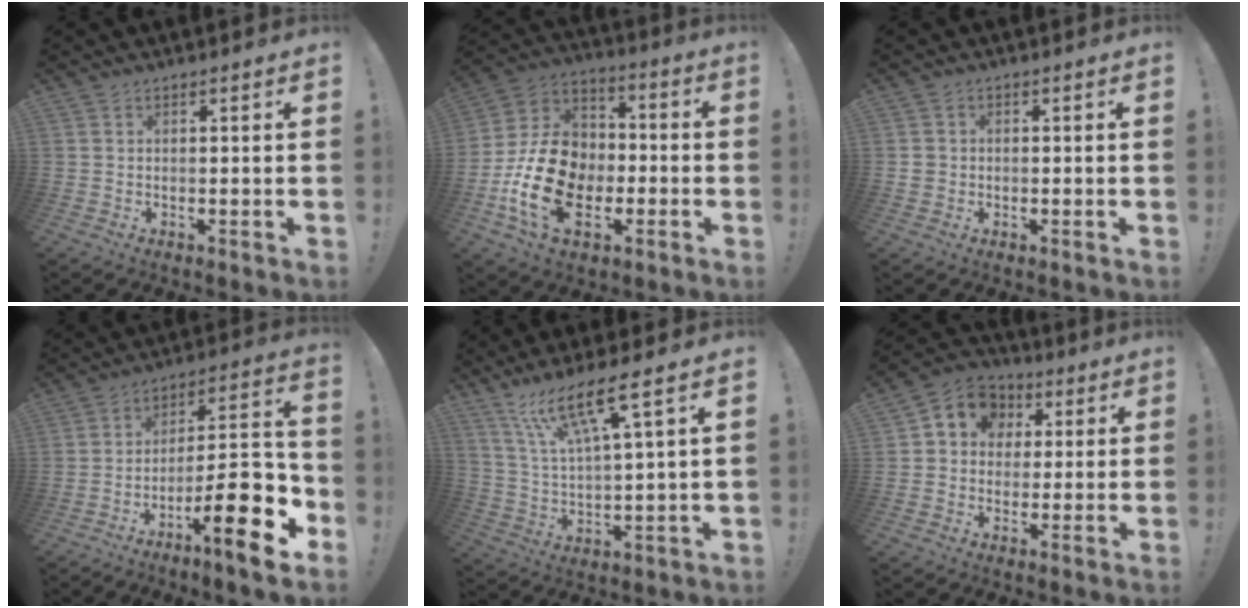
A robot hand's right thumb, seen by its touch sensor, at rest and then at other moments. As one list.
[{"total": 21.5, "force": [-6.0, 15.0, 14.2], "torque": [-0.269, 0.038, -0.086]}, {"total": 2.5, "force": [-0.1, 2.4, 0.8], "torque": [-0.011, 0.007, 0.000]}, {"total": 18.4, "force": [-9.1, 3.9, 15.5], "torque": [-0.221, 0.043, -0.146]}, {"total": 13.8, "force": [8.6, 2.0, 10.6], "torque": [-0.201, -0.034, 0.139]}, {"total": 8.8, "force": [2.1, 7.9, 3.3], "torque": [-0.038, -0.008, 0.044]}]